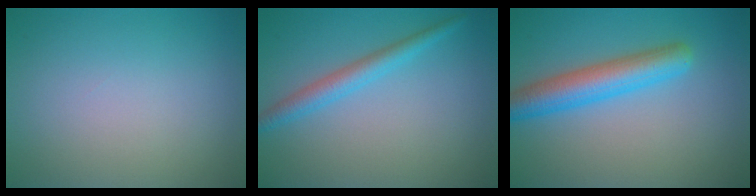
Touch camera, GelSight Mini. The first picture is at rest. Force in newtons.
{"total": 2.5, "press": 2.5, "slide": 0.1}
{"total": 5.0, "press": 5.0, "slide": 0.2}